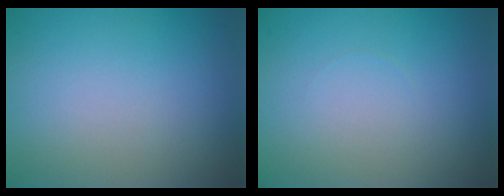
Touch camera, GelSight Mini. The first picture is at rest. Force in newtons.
{"total": 0.0}